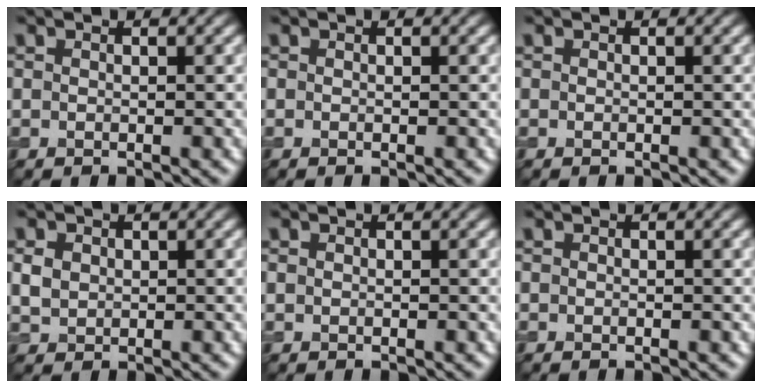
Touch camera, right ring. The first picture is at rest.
{"total": 0.0}
{"total": 0.0}
{"total": 1.9, "force": [0.4, 1.6, 0.9], "torque": [-0.019, -0.001, 0.009]}
{"total": 0.0}
{"total": 0.0}